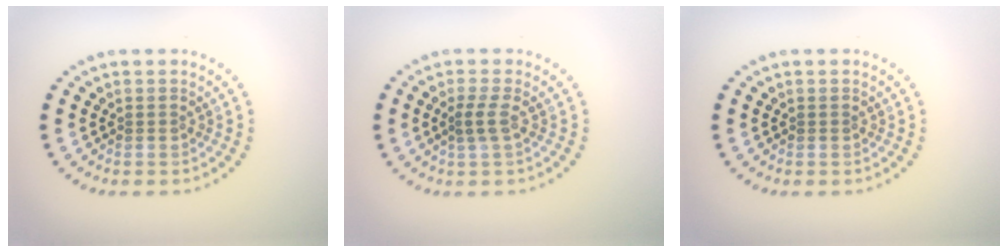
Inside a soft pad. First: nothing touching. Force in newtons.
{"total": 1.4, "press": 1.2, "slide": 0.9}
{"total": 0.0}